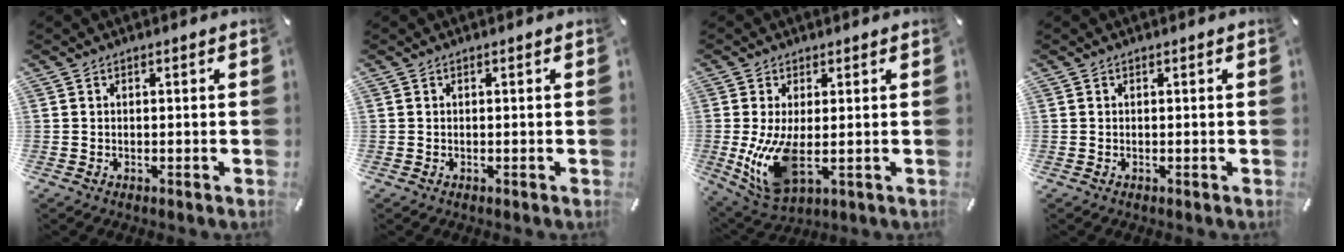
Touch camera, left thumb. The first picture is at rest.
{"total": 0.0}
{"total": 12.2, "force": [0.0, 6.1, 10.5], "torque": [-0.218, -0.027, 0.006]}
{"total": 0.0}